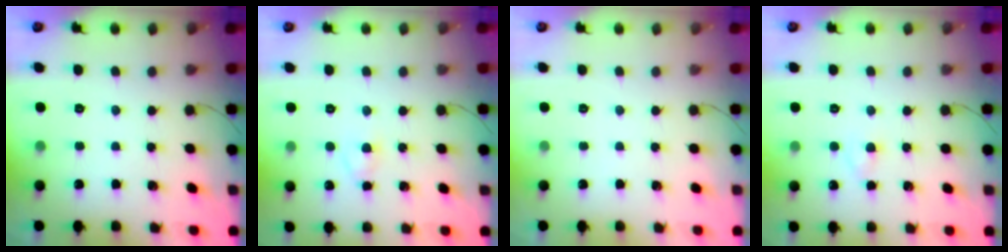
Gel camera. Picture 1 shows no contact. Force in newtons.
{"total": 2.9, "press": 2.7, "slide": 1.1}
{"total": 0.0}
{"total": 2.2, "press": 2.0, "slide": 0.9}